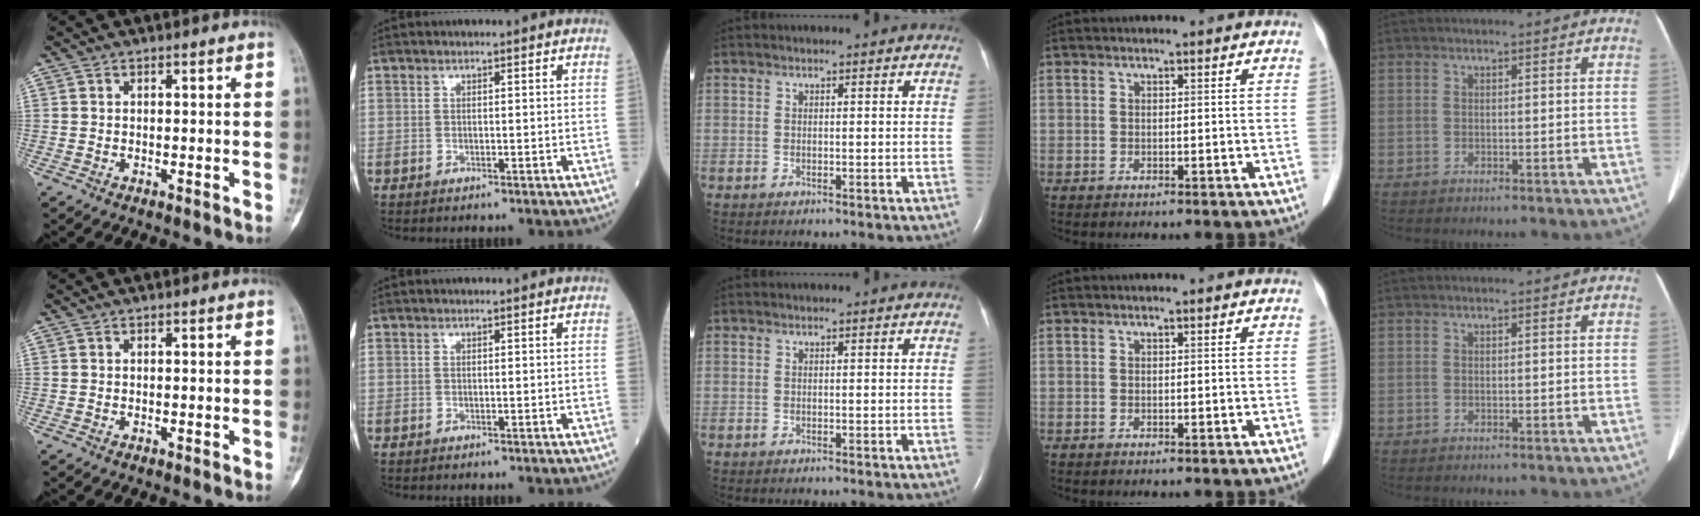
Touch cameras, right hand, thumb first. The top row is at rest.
{}